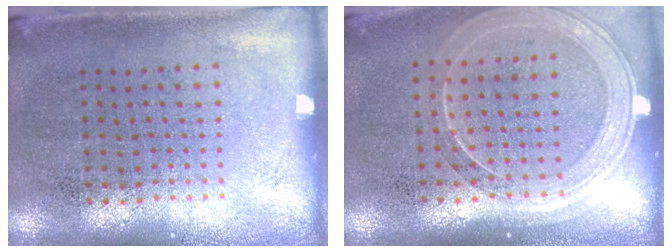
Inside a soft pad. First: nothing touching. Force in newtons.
{"total": 1.7, "press": 1.5, "slide": 0.7}